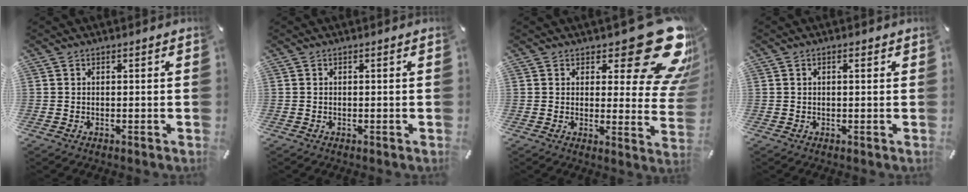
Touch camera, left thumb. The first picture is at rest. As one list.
[{"total": 0.0}, {"total": 21.5, "force": [11.8, 8.7, 15.8], "torque": [-0.175, -0.086, 0.195]}, {"total": 1.2, "force": [0.3, 0.6, 1.0], "torque": [-0.013, 0.002, 0.002]}]